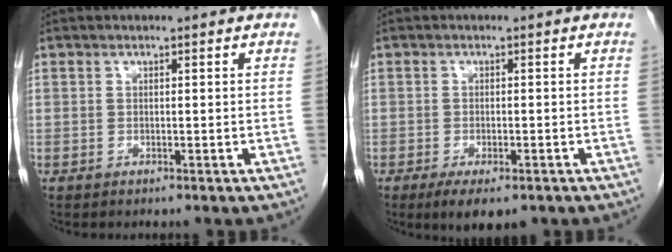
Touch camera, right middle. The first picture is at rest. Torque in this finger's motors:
{"motor_torque": [1.13, -0.50, 0.18, 0.13]}